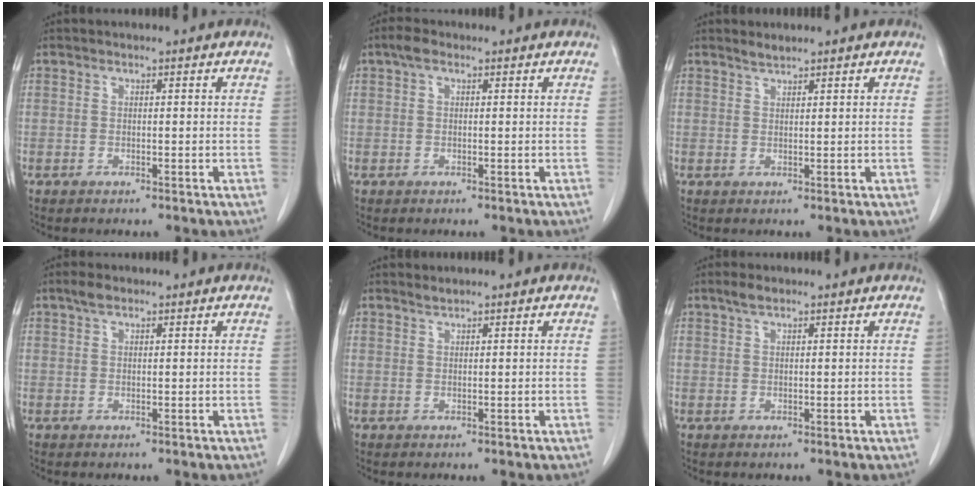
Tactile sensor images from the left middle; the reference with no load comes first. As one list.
[{"total": 1.7, "force": [0.9, 0.8, 1.2], "torque": [-0.027, 0.016, 0.016]}, {"total": 1.2, "force": [1.2, 0.0, 0.2], "torque": [-0.007, 0.000, 0.025]}, {"total": 1.7, "force": [1.2, 0.6, 1.0], "torque": [-0.023, 0.009, 0.023]}, {"total": 0.7, "force": [0.6, -0.1, 0.0], "torque": [-0.007, -0.001, 0.015]}, {"total": 1.6, "force": [1.2, 0.4, 1.0], "torque": [-0.025, 0.007, 0.026]}]